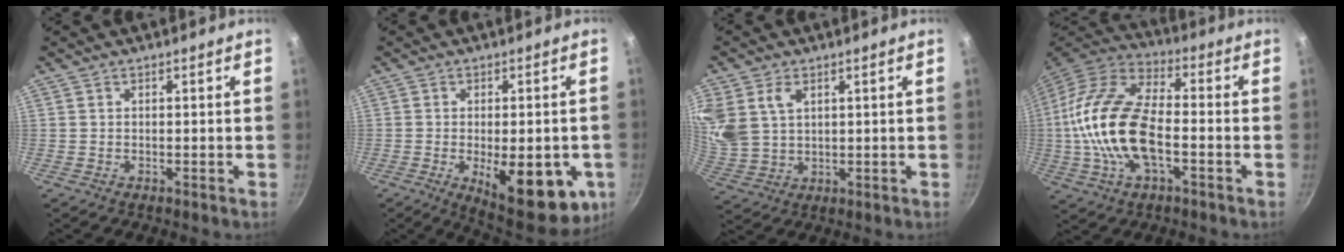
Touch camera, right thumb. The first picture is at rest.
{"total": 17.6, "force": [-4.9, 7.2, 15.3], "torque": [-0.164, -0.010, -0.054]}
{"total": 11.3, "force": [4.3, 8.1, 6.5], "torque": [-0.140, -0.007, 0.098]}
{"total": 19.9, "force": [-2.9, 10.0, 17.0], "torque": [-0.324, 0.035, -0.066]}